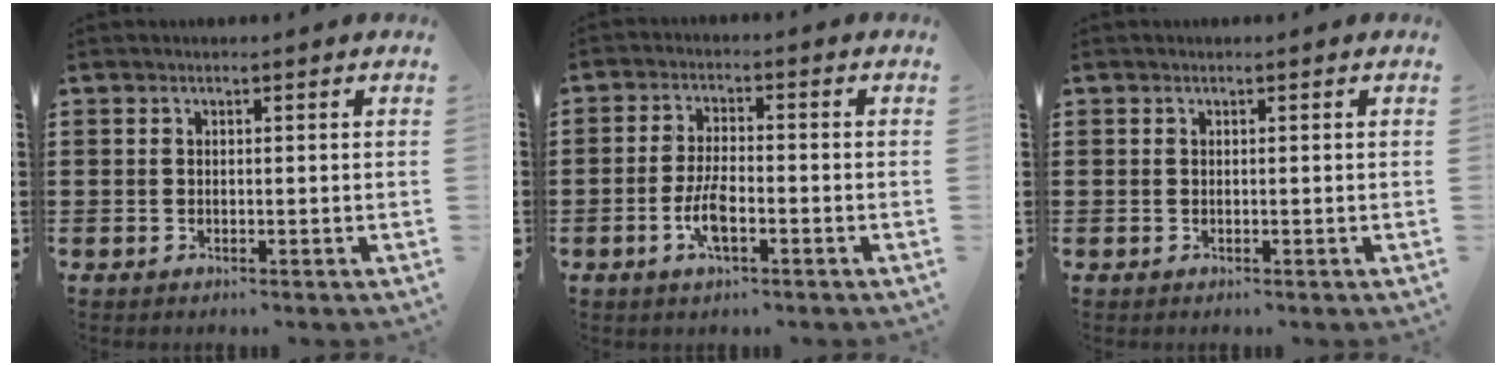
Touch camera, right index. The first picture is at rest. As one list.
[{"total": 5.1, "force": [-1.9, 1.8, 4.3], "torque": [-0.101, -0.001, -0.043]}, {"total": 0.0}]